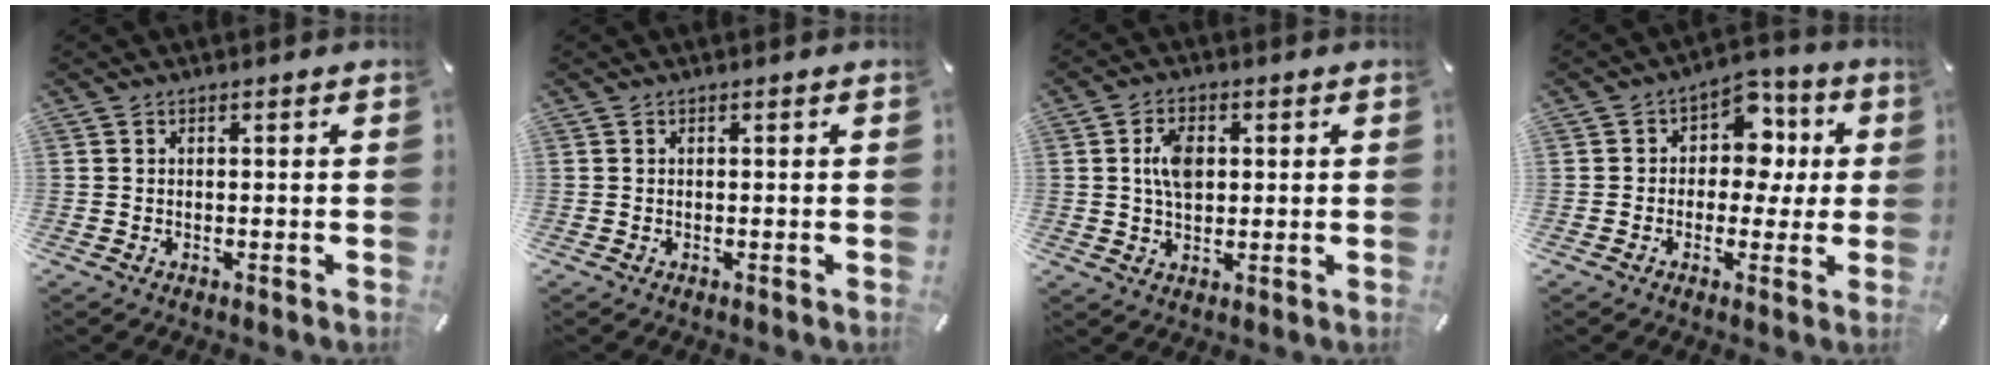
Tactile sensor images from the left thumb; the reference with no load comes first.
{"total": 0.0}
{"total": 6.7, "force": [1.3, 4.3, 5.0], "torque": [-0.093, 0.003, 0.018]}
{"total": 9.0, "force": [1.3, 7.3, 5.2], "torque": [-0.074, -0.002, 0.020]}